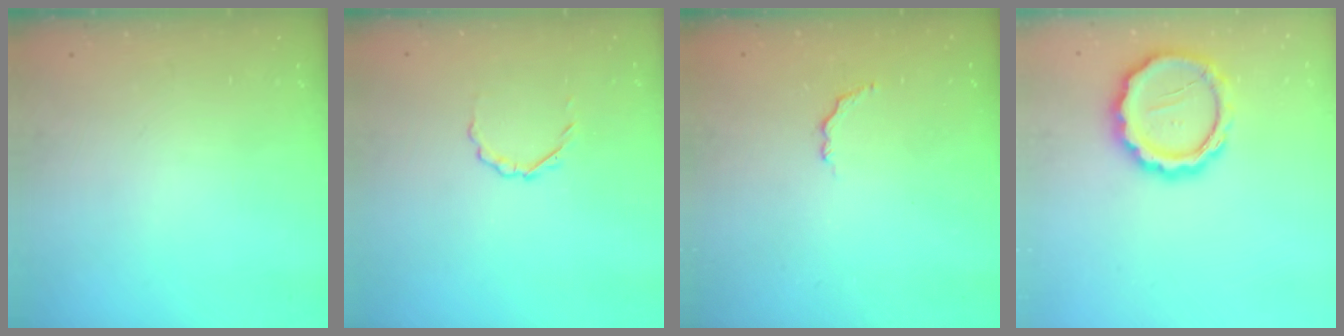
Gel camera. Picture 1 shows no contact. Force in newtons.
{"total": 2.1, "press": 2.0, "slide": 0.8}
{"total": 2.6, "press": 2.4, "slide": 1.0}
{"total": 14.1, "press": 13.9, "slide": 2.2}